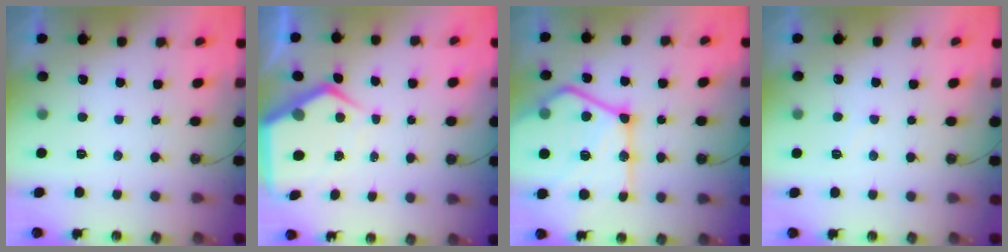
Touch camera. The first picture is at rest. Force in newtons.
{"total": 7.7, "press": 7.7, "slide": 0.8}
{"total": 29.0, "press": 28.8, "slide": 3.0}
{"total": 4.6, "press": 4.6, "slide": 0.6}